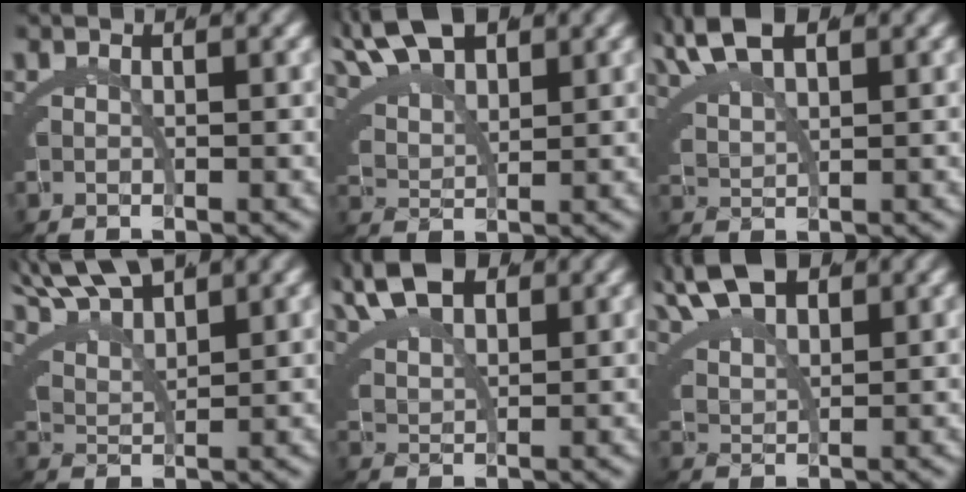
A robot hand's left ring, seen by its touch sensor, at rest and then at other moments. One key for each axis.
{"total": 5.4, "fx": 4.8, "fy": 1.1, "fz": 2.4, "tx": -0.044, "ty": 0.011, "tz": 0.086}
{"total": 4.0, "fx": 3.5, "fy": 0.0, "fz": 1.8, "tx": -0.042, "ty": 0.005, "tz": 0.071}
{"total": 5.5, "fx": 5.3, "fy": 0.0, "fz": 1.7, "tx": -0.028, "ty": 0.020, "tz": 0.090}
{"total": 4.6, "fx": 4.0, "fy": 0.8, "fz": 2.2, "tx": -0.044, "ty": 0.006, "tz": 0.076}
{"total": 4.8, "fx": 4.3, "fy": 0.8, "fz": 2.1, "tx": -0.040, "ty": 0.008, "tz": 0.080}